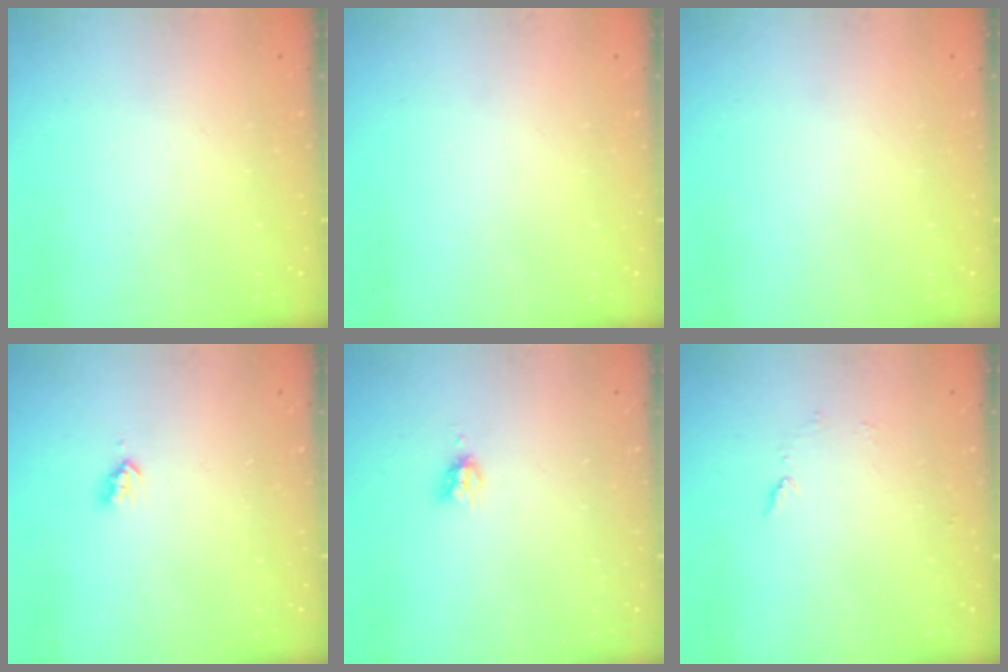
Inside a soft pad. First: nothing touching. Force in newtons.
{"total": 0.0}
{"total": 0.0}
{"total": 3.1, "press": 3.1, "slide": 0.4}
{"total": 4.2, "press": 4.2, "slide": 0.1}
{"total": 5.2, "press": 5.1, "slide": 0.6}